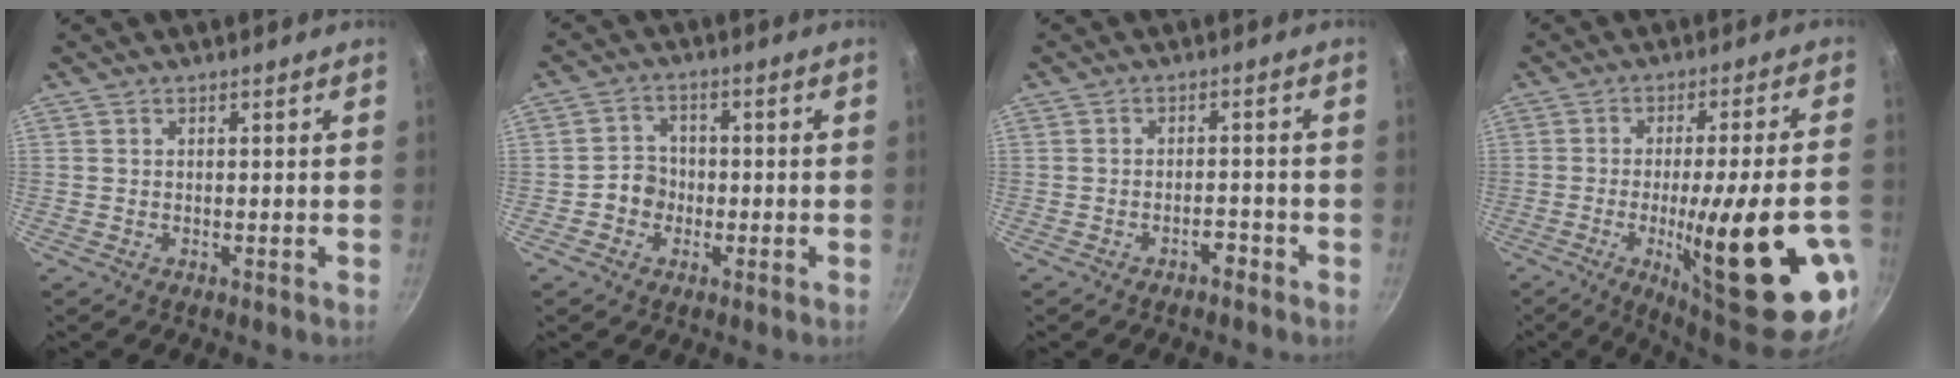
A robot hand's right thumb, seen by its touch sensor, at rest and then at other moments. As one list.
[{"total": 4.4, "force": [-1.3, 4.0, 1.4], "torque": [0.006, 0.018, -0.027]}, {"total": 2.4, "force": [-1.8, 1.0, 1.3], "torque": [-0.013, 0.023, -0.023]}, {"total": 26.3, "force": [-7.7, 5.2, 24.6], "torque": [-0.329, 0.002, -0.097]}]